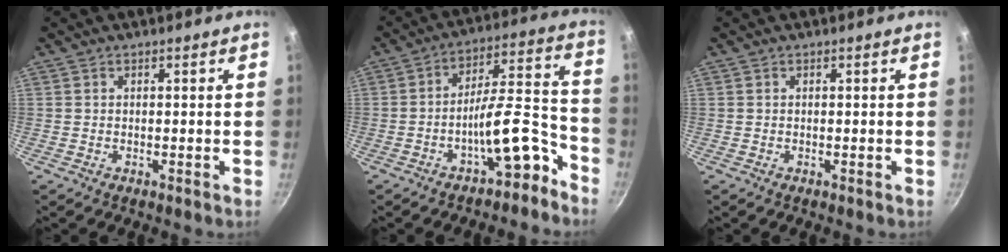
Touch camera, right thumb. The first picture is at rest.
{"total": 12.4, "force": [-7.3, 4.4, 9.1], "torque": [-0.094, 0.090, -0.106]}
{"total": 0.0}